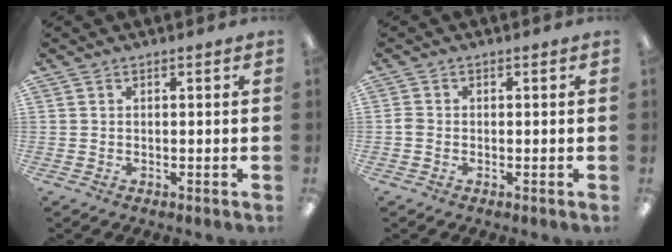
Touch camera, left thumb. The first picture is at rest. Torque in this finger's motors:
{"motor_torque": [-0.19, 0.19, 0.05, -0.22, 0.02]}